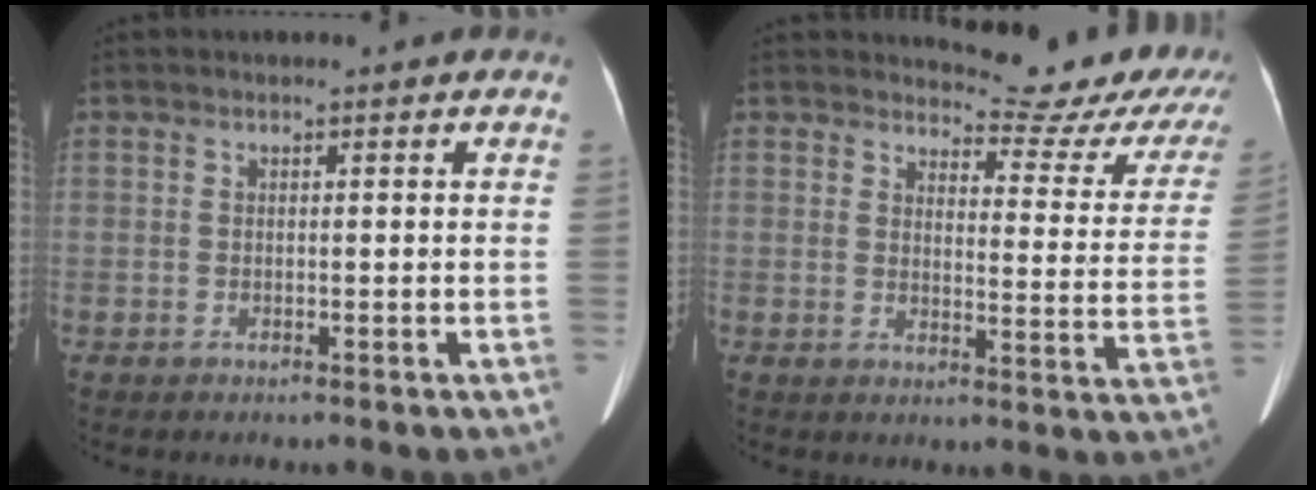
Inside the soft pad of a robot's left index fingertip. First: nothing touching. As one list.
[{"total": 13.8, "force": [13.3, 2.9, 2.0], "torque": [0.004, -0.063, 0.127]}]